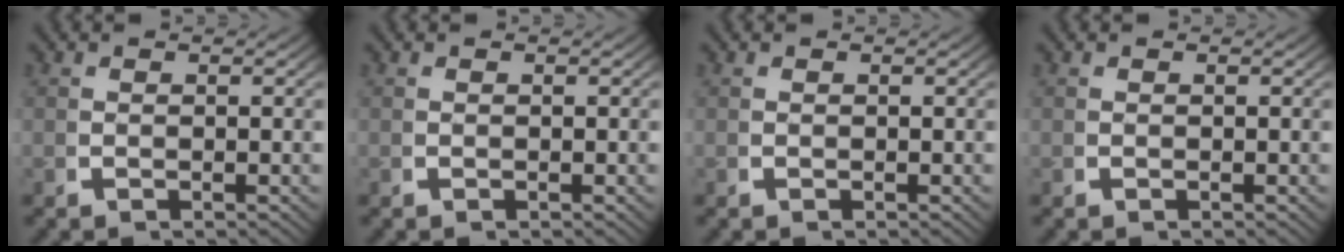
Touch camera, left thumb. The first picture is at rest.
{"total": 0.0}
{"total": 0.0}
{"total": 0.0}